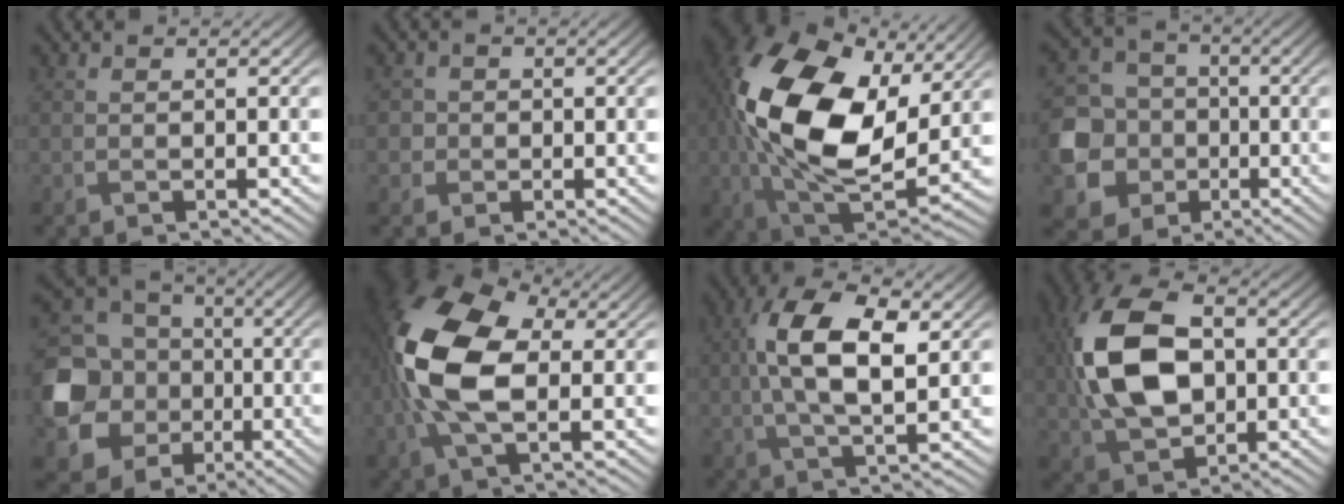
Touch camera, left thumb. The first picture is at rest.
{"total": 2.5, "force": [-0.1, 2.4, 0.4], "torque": [-0.005, 0.002, -0.012]}
{"total": 20.1, "force": [3.4, 12.5, 15.5], "torque": [-0.348, -0.003, 0.062]}
{"total": 9.0, "force": [-2.2, 8.0, 3.5], "torque": [-0.097, -0.005, -0.057]}
{"total": 13.9, "force": [-2.3, 12.3, 6.0], "torque": [-0.191, -0.029, -0.055]}
{"total": 14.1, "force": [0.2, 7.6, 11.9], "torque": [-0.278, 0.014, -0.006]}
{"total": 11.3, "force": [1.6, 5.1, 9.9], "torque": [-0.200, 0.010, 0.028]}
{"total": 14.5, "force": [1.0, 9.4, 11.1], "torque": [-0.259, 0.012, 0.018]}